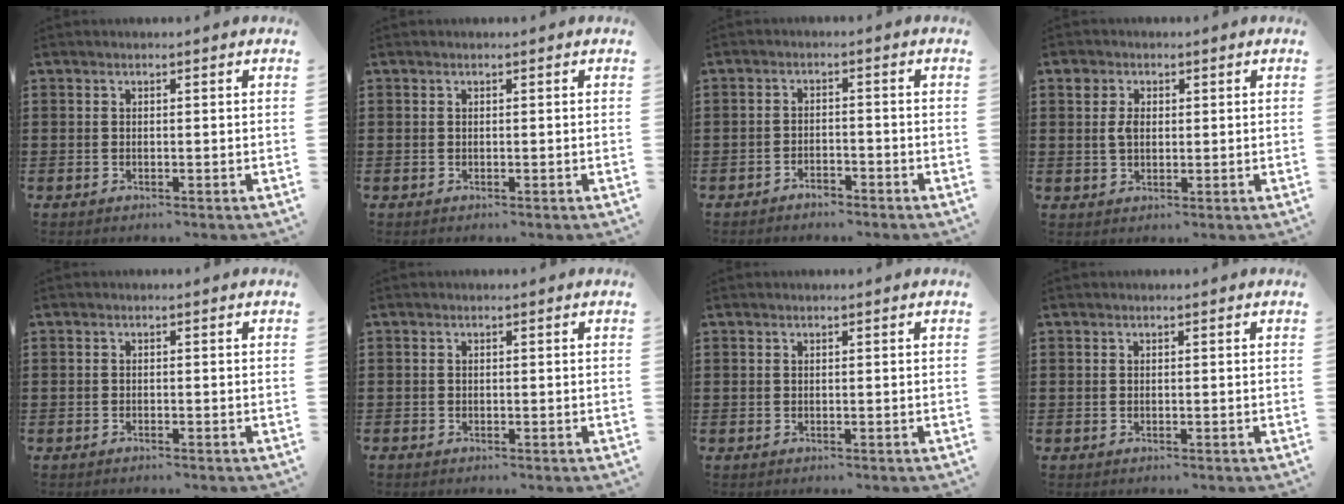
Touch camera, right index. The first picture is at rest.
{"total": 0.0}
{"total": 2.0, "force": [-1.9, 0.4, 0.2], "torque": [-0.012, 0.004, -0.040]}
{"total": 2.9, "force": [0.7, 2.1, 1.9], "torque": [-0.045, 0.012, 0.010]}
{"total": 0.6, "force": [-0.6, 0.1, 0.1], "torque": [-0.003, -0.001, -0.012]}
{"total": 0.5, "force": [-0.5, 0.2, 0.0], "torque": [0.000, 0.001, -0.011]}
{"total": 0.0}
{"total": 0.0}